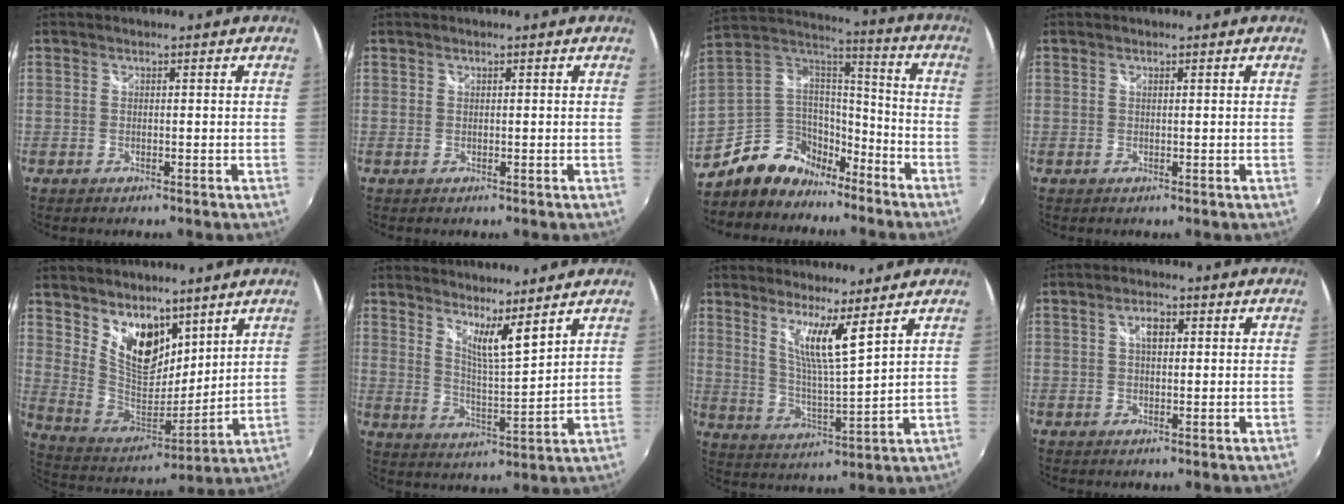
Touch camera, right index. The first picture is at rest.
{"total": 0.0}
{"total": 13.7, "force": [-9.3, 9.1, 4.2], "torque": [-0.105, 0.051, -0.158]}
{"total": 0.0}
{"total": 13.9, "force": [8.6, 7.6, 7.9], "torque": [-0.144, -0.003, 0.169]}
{"total": 7.3, "force": [5.8, 0.2, 4.5], "torque": [-0.066, -0.012, 0.095]}
{"total": 8.4, "force": [5.5, -0.2, 6.3], "torque": [-0.106, -0.012, 0.099]}
{"total": 3.0, "force": [0.9, 1.5, 2.4], "torque": [-0.042, 0.011, 0.018]}